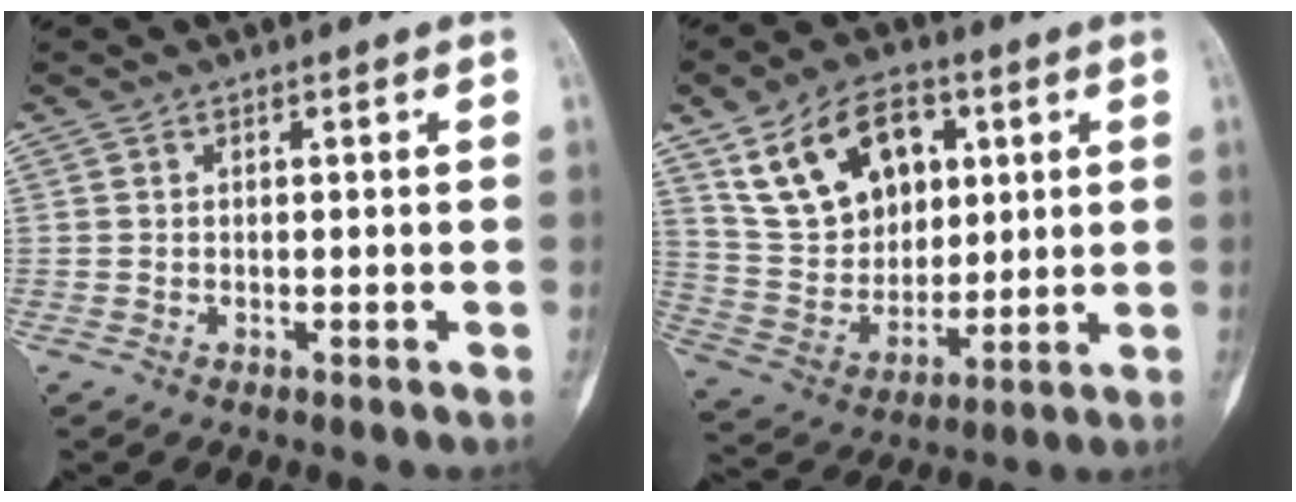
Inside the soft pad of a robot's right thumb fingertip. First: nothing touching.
{"total": 17.2, "force": [7.2, 11.7, 10.3], "torque": [-0.144, -0.018, 0.146]}